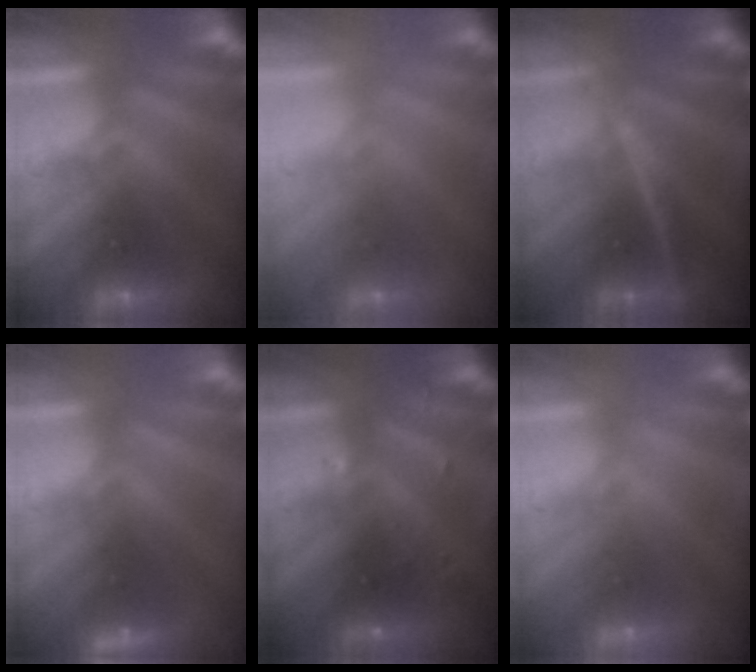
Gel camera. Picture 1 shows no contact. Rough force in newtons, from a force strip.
{"total": 2.6}
{"total": 2.4}
{"total": 2.3}
{"total": 2.9}
{"total": 1.5}